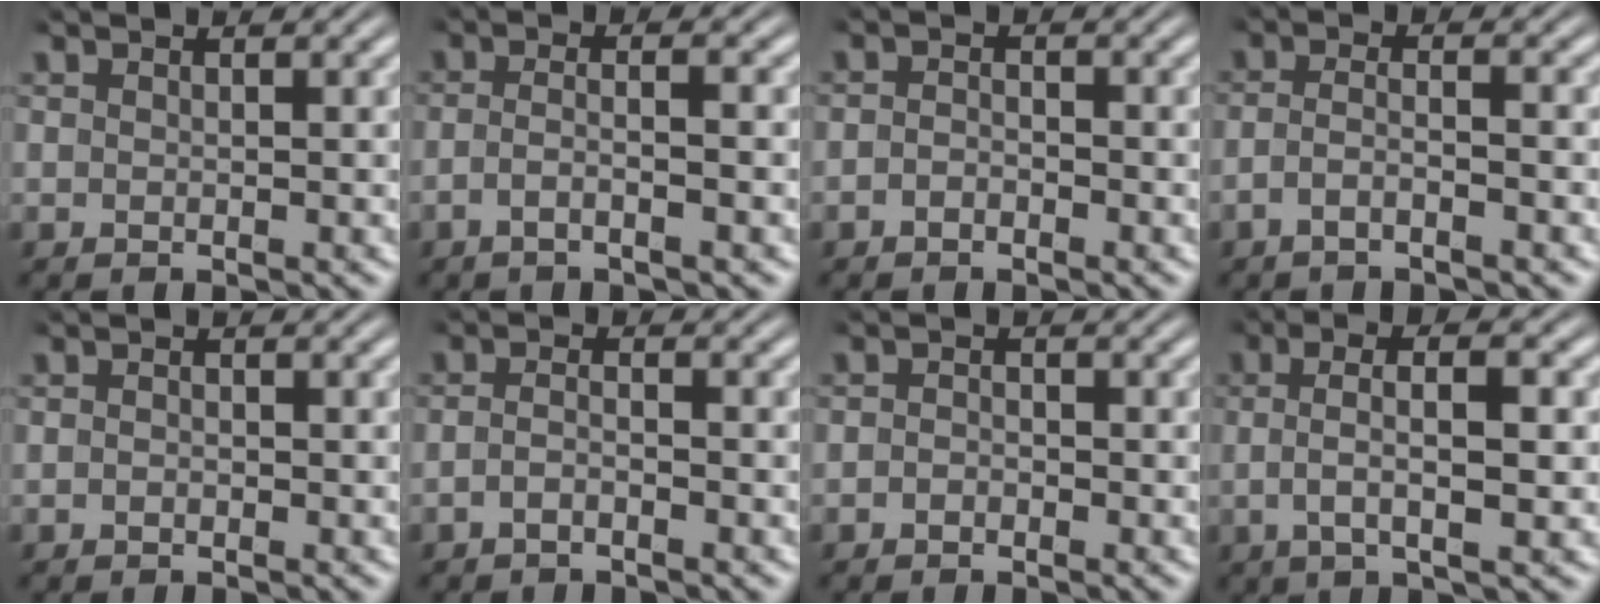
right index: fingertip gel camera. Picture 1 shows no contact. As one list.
[{"total": 2.8, "force": [-1.5, 0.0, 2.3], "torque": [-0.050, -0.012, -0.020]}, {"total": 1.4, "force": [-1.3, 0.5, 0.2], "torque": [-0.002, -0.008, -0.023]}, {"total": 2.8, "force": [-1.9, 0.5, 2.0], "torque": [-0.044, -0.012, -0.030]}, {"total": 0.6, "force": [-0.6, 0.1, 0.2], "torque": [-0.008, -0.006, -0.008]}, {"total": 1.8, "force": [-1.3, 0.3, 1.1], "torque": [-0.025, -0.007, -0.023]}, {"total": 1.1, "force": [-1.0, 0.5, 0.1], "torque": [0.000, -0.007, -0.017]}, {"total": 5.0, "force": [0.8, 1.6, 4.7], "torque": [-0.080, 0.009, 0.008]}]